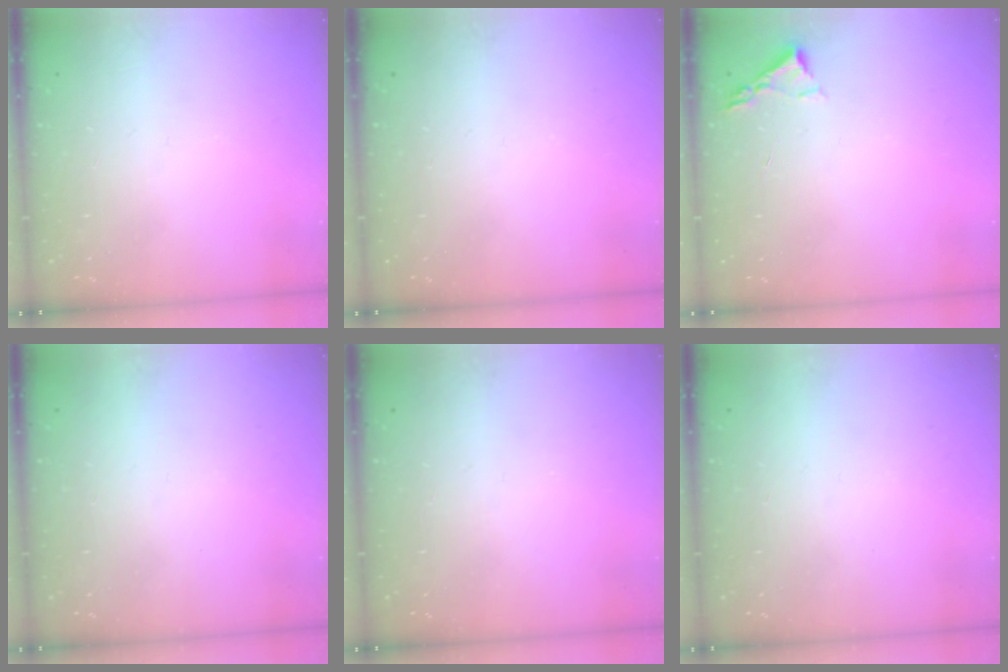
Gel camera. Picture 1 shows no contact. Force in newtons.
{"total": 0.0}
{"total": 2.4, "press": 2.3, "slide": 0.3}
{"total": 1.5, "press": 1.5, "slide": 0.1}
{"total": 0.0}
{"total": 1.5, "press": 1.5, "slide": 0.1}